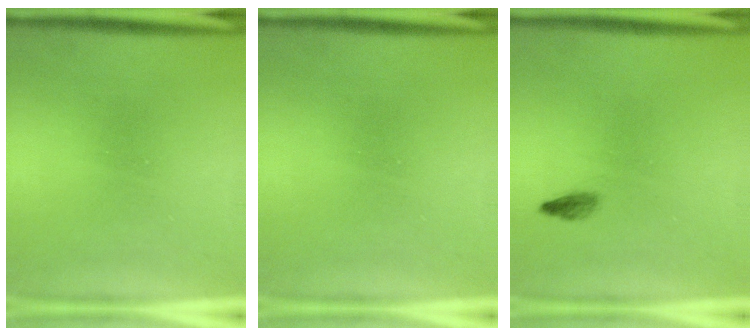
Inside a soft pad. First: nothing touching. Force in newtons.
{"total": 0.0}
{"total": 0.9}